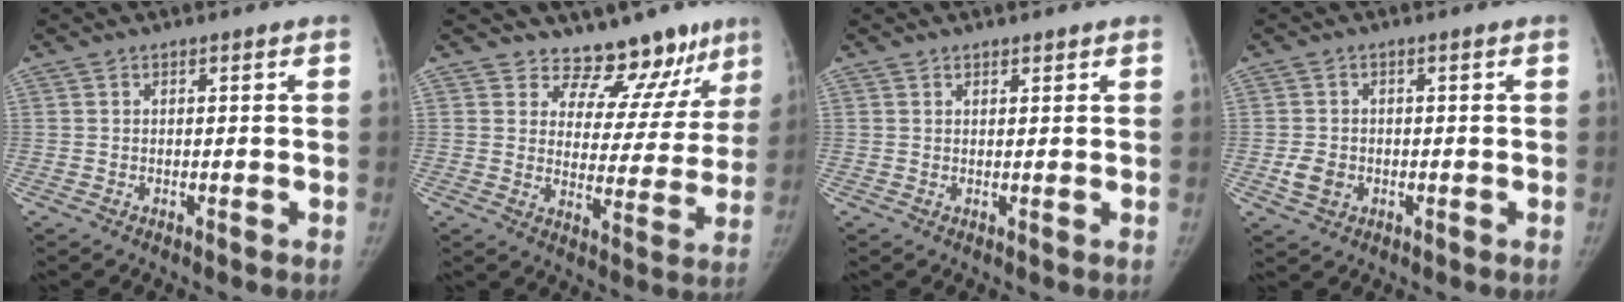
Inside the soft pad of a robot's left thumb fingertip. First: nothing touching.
{"total": 12.9, "force": [11.1, 5.9, 2.9], "torque": [0.016, -0.088, 0.139]}
{"total": 0.9, "force": [0.8, 0.4, 0.2], "torque": [0.003, -0.006, 0.011]}
{"total": 3.6, "force": [-0.9, 2.9, 1.9], "torque": [-0.029, 0.002, -0.011]}